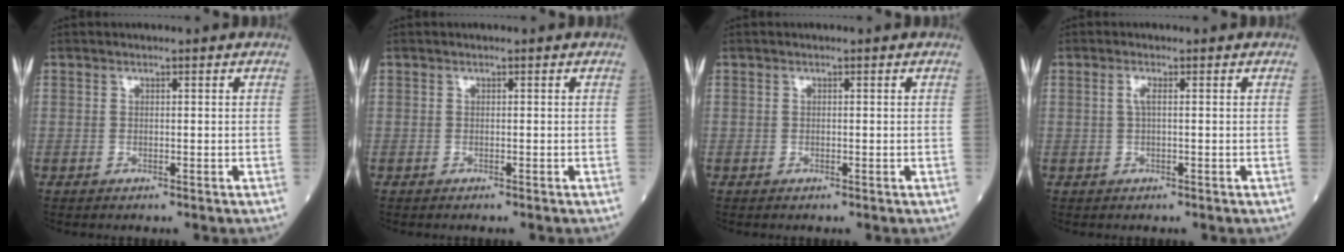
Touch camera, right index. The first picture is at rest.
{"total": 0.0}
{"total": 0.0}
{"total": 1.3, "force": [0.2, 0.2, 1.3], "torque": [-0.031, 0.002, 0.002]}